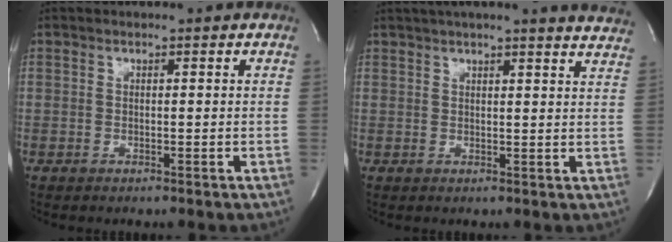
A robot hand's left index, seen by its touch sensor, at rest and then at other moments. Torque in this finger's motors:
{"motor_torque": [0.70, -0.65, 0.51, 0.12]}